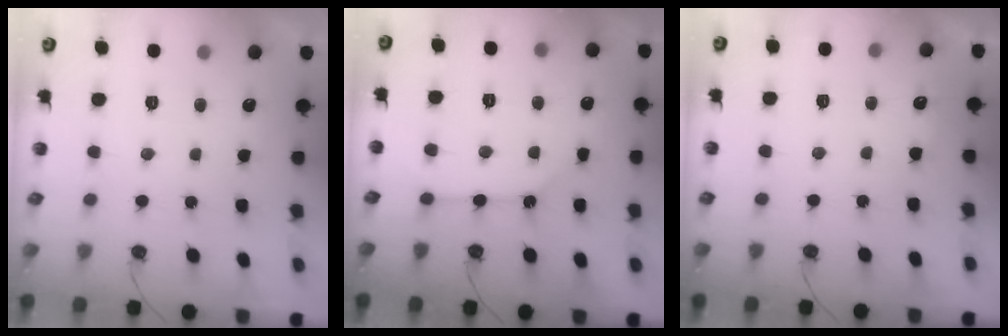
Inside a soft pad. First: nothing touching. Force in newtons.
{"total": 9.3, "press": 9.2, "slide": 1.1}
{"total": 3.4, "press": 3.4, "slide": 0.3}